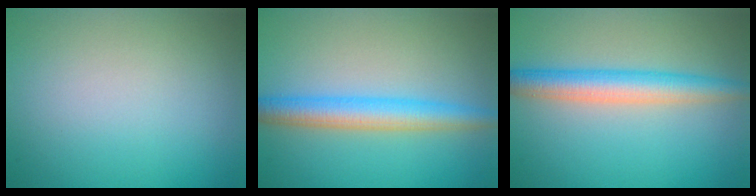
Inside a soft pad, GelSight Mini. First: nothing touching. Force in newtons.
{"total": 4.3, "press": 4.3, "slide": 0.0}
{"total": 4.3, "press": 4.3, "slide": 0.0}